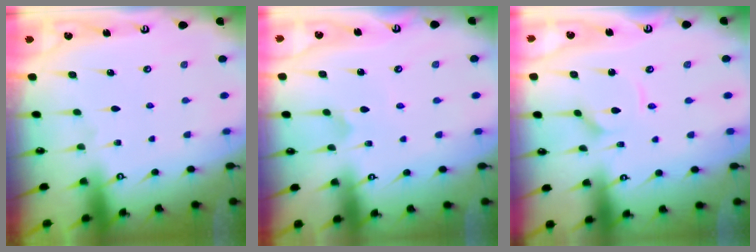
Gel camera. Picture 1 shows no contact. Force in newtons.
{"total": 1.9, "press": 1.9, "slide": 0.1}
{"total": 2.4, "press": 2.4, "slide": 0.3}